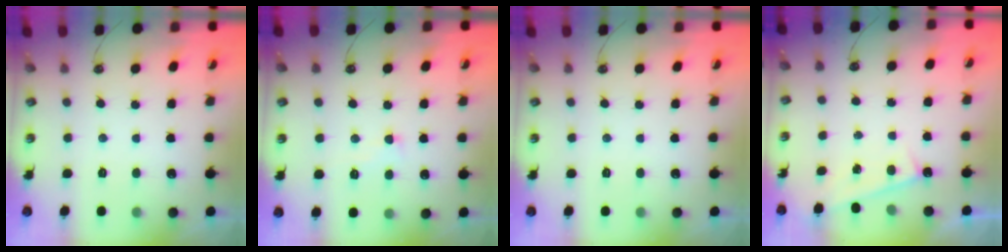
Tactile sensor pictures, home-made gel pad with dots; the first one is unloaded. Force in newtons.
{"total": 0.8, "press": 0.4, "slide": 0.7}
{"total": 0.0}
{"total": 0.8, "press": 0.7, "slide": 0.4}